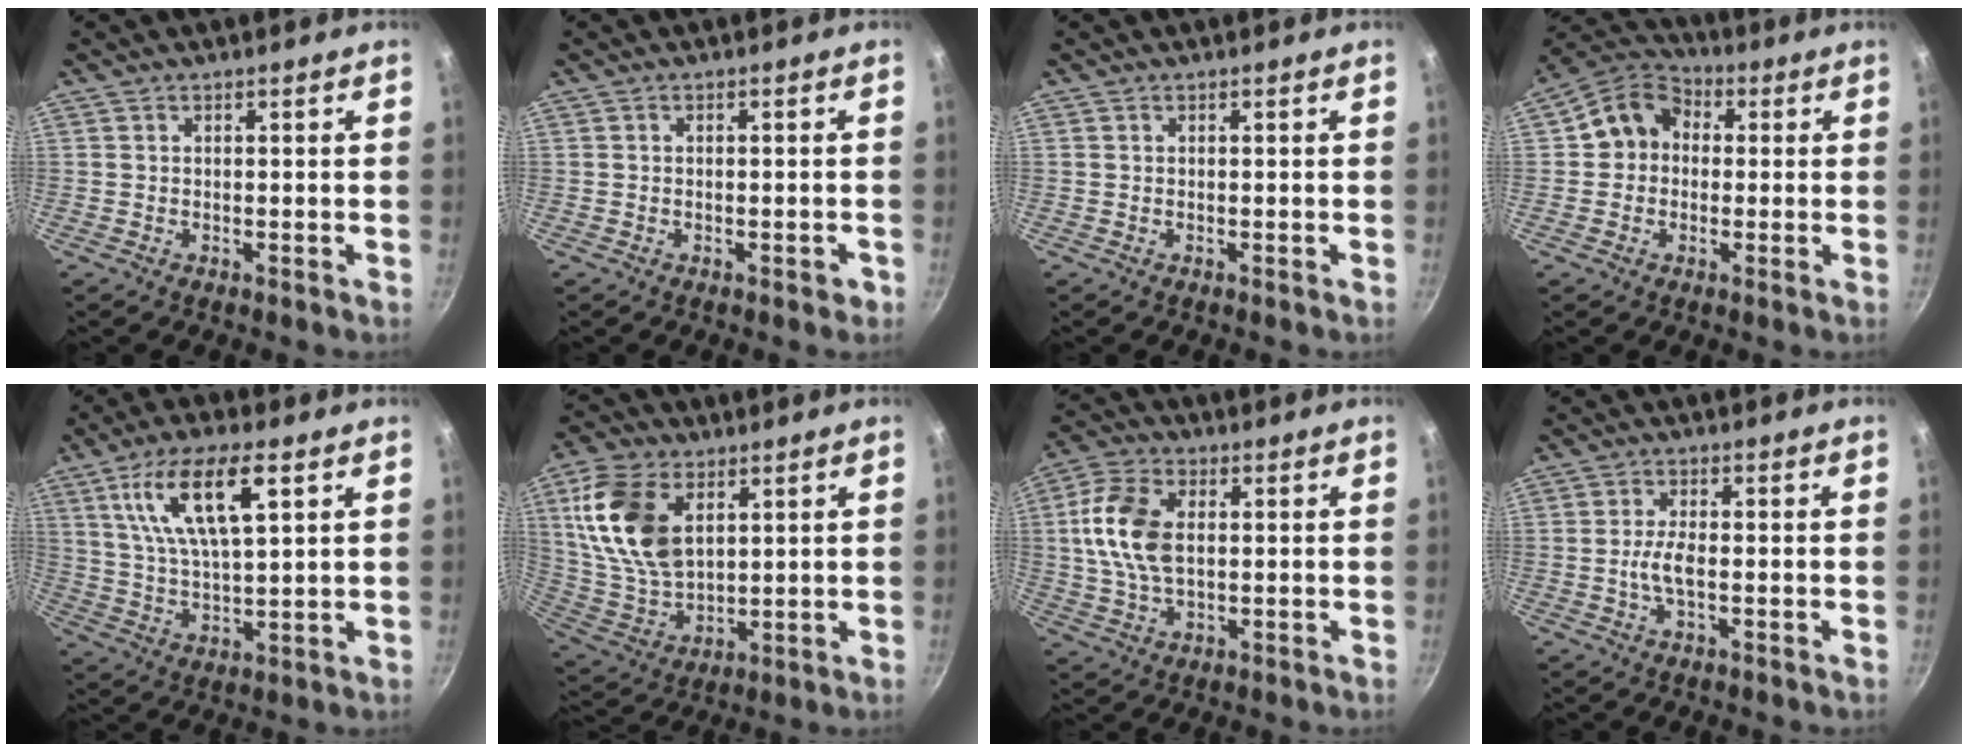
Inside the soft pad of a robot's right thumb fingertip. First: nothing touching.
{"total": 1.6, "force": [-0.7, 0.9, 1.1], "torque": [-0.010, 0.009, -0.006]}
{"total": 0.0}
{"total": 9.1, "force": [0.6, 7.9, 4.5], "torque": [-0.043, 0.024, -0.013]}
{"total": 14.5, "force": [5.9, 5.0, 12.3], "torque": [-0.219, -0.013, 0.113]}
{"total": 17.4, "force": [5.9, 10.6, 12.5], "torque": [-0.228, -0.018, 0.126]}
{"total": 12.2, "force": [1.5, 7.5, 9.5], "torque": [-0.180, 0.011, 0.022]}
{"total": 3.8, "force": [-0.7, 1.2, 3.6], "torque": [-0.075, 0.008, -0.017]}